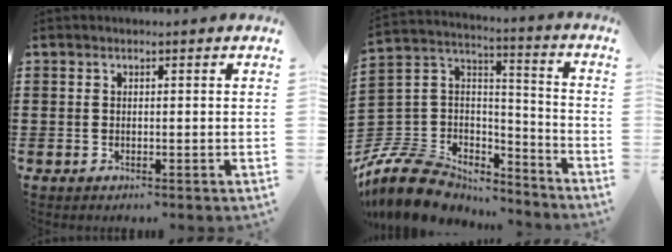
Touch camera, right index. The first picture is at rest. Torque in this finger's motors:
{"motor_torque": [-0.37, 0.47, -0.84, -0.21]}